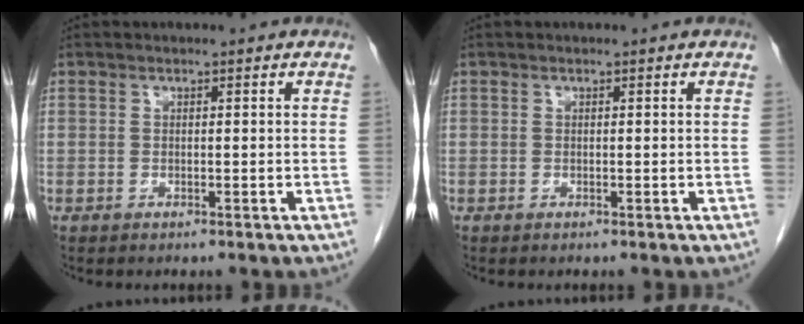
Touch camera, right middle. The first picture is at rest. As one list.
[{"total": 0.0}]